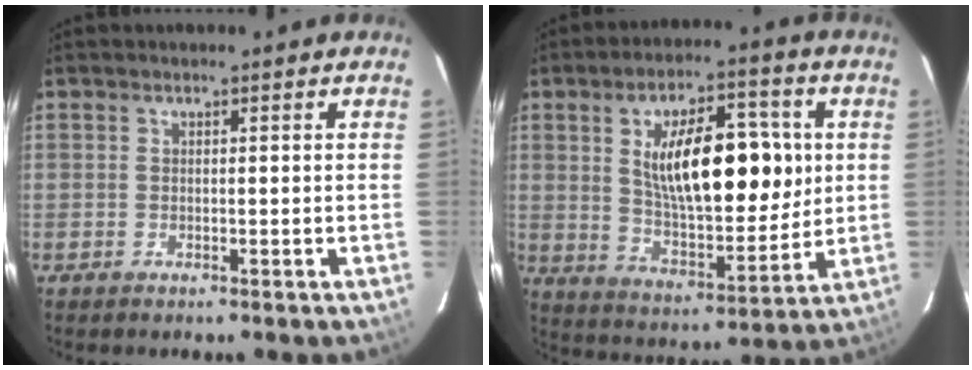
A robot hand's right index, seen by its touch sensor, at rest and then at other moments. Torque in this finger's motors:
{"motor_torque": [1.08, 0.57, 1.05, 0.21]}